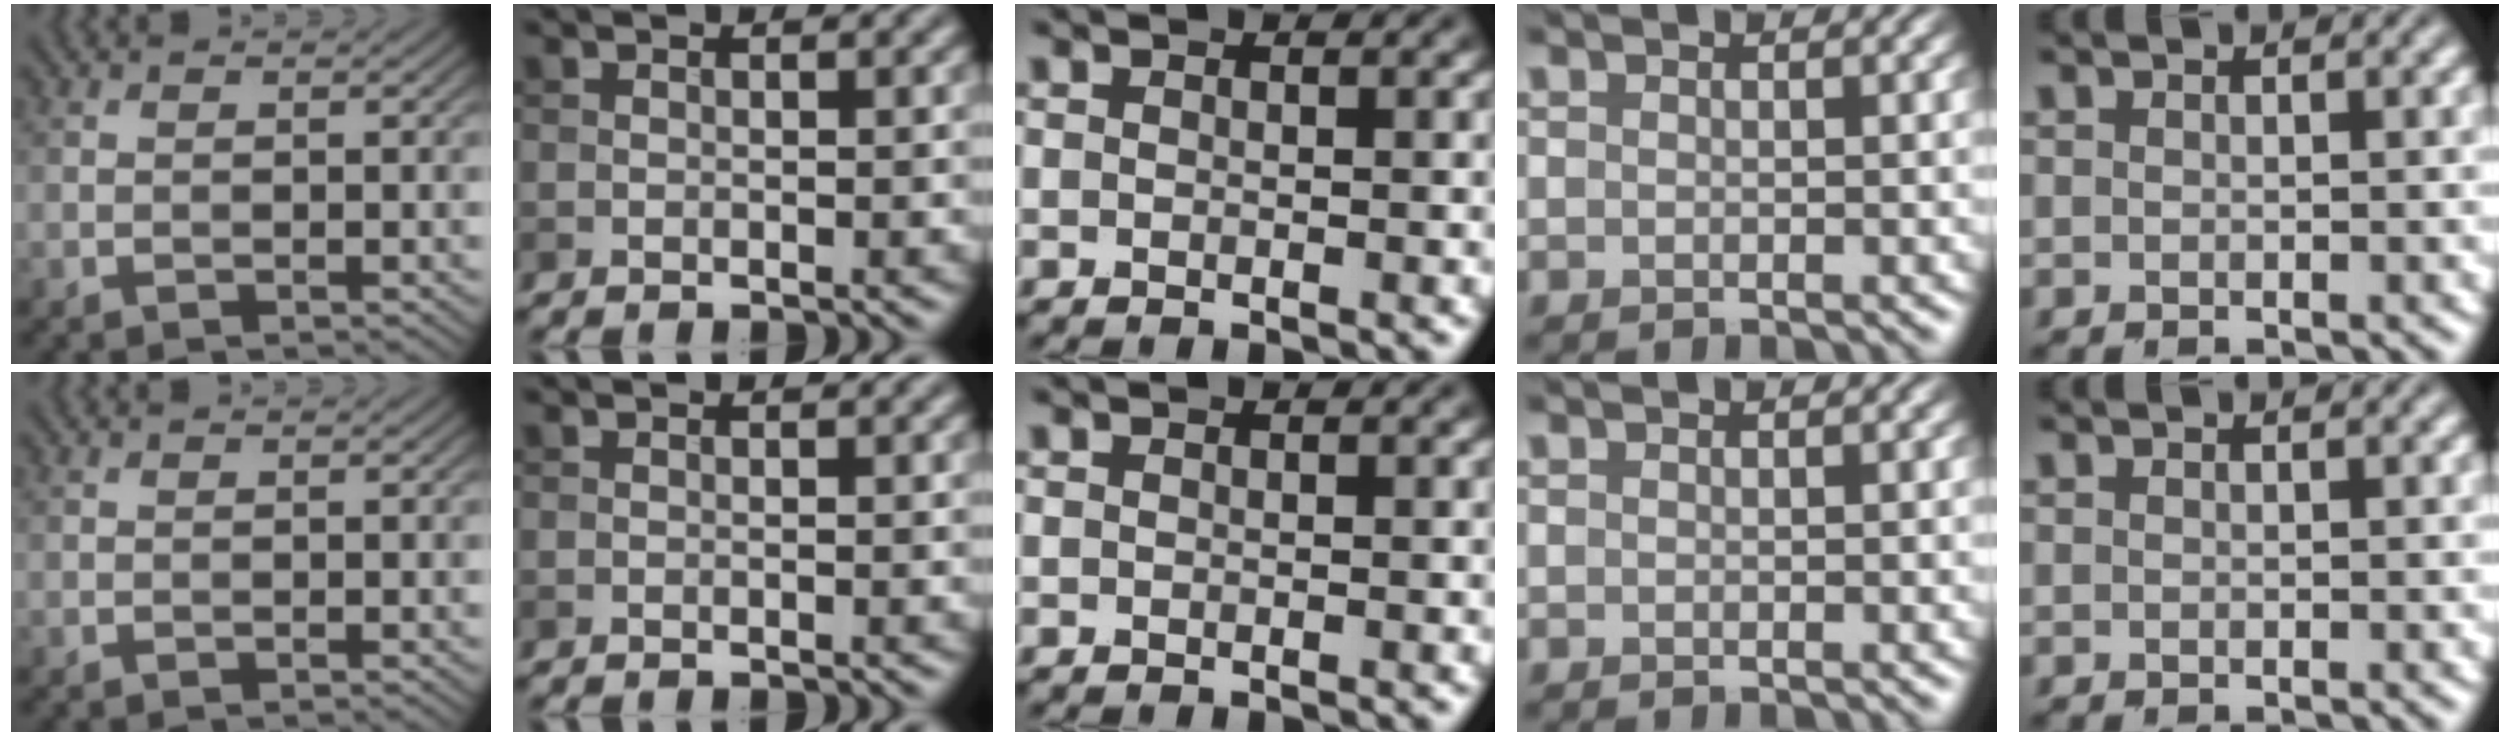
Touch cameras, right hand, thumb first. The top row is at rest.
{}